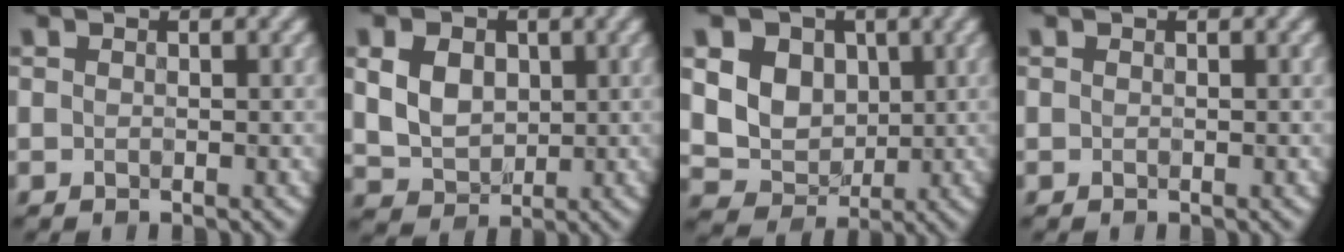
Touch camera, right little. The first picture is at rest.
{"total": 4.5, "force": [0.5, 3.6, 2.7], "torque": [-0.066, -0.002, 0.006]}
{"total": 7.2, "force": [1.6, 6.0, 3.7], "torque": [-0.075, 0.009, 0.022]}
{"total": 0.0}